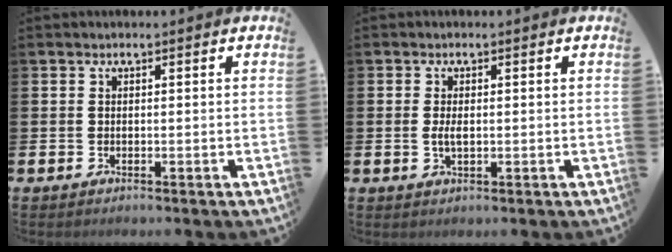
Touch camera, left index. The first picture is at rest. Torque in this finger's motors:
{"motor_torque": [0.53, 0.01, 0.17, 0.11]}